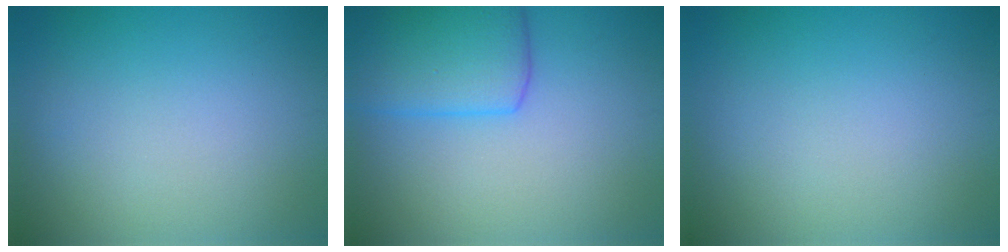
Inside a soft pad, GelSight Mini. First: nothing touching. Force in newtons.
{"total": 5.7, "press": 5.7, "slide": 0.2}
{"total": 0.0}